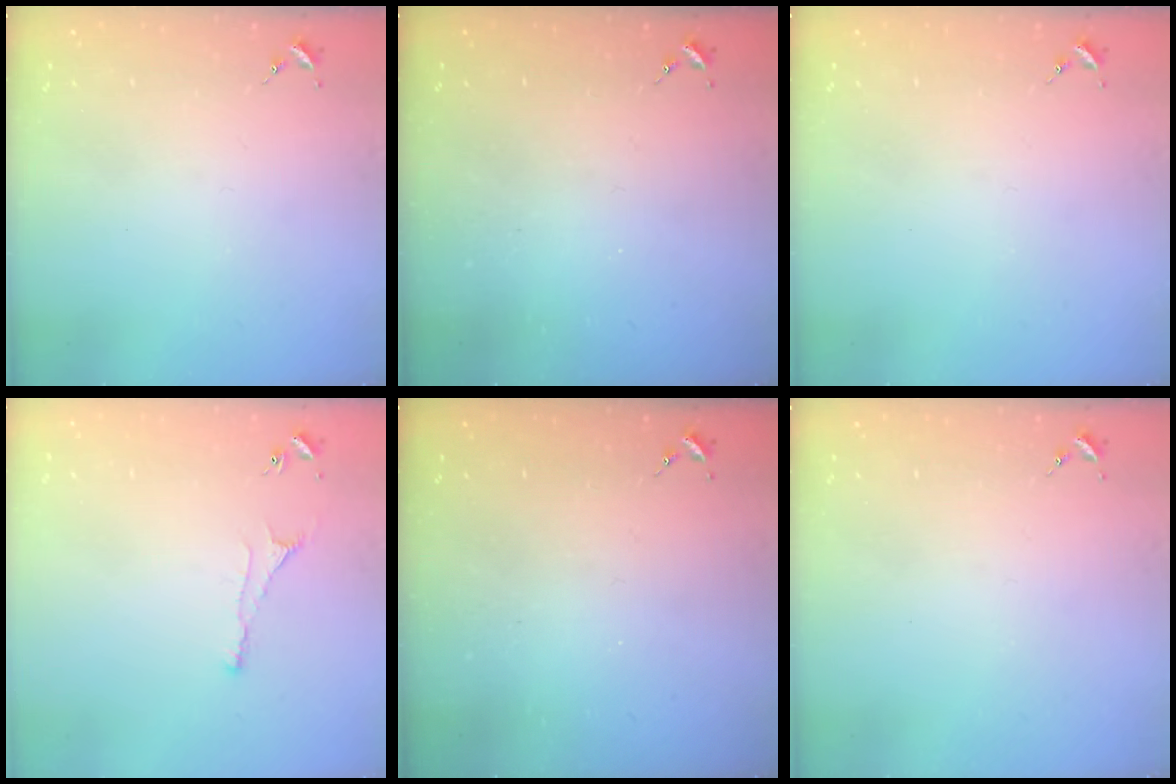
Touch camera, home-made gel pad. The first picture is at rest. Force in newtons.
{"total": 0.0}
{"total": 0.0}
{"total": 3.5, "press": 3.4, "slide": 0.6}
{"total": 0.0}
{"total": 0.0}